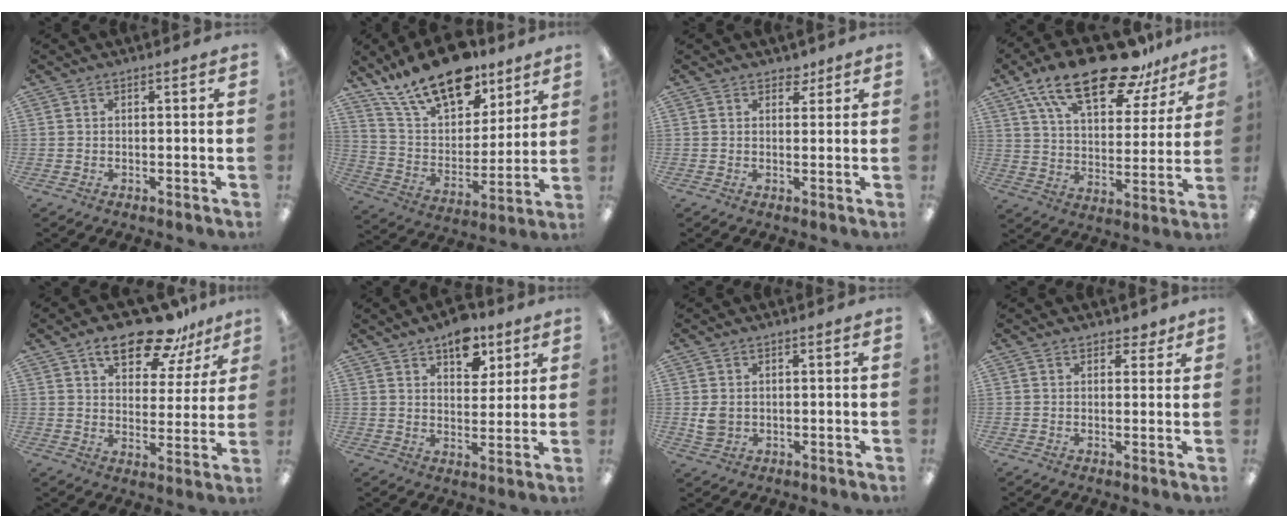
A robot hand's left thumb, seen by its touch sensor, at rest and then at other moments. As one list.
[{"total": 20.5, "force": [15.1, 9.2, 10.4], "torque": [-0.188, -0.084, 0.269]}, {"total": 3.0, "force": [2.1, 1.9, 1.1], "torque": [0.000, -0.009, 0.034]}, {"total": 22.0, "force": [15.1, 8.8, 13.3], "torque": [-0.220, -0.083, 0.260]}, {"total": 15.1, "force": [10.8, 6.6, 8.2], "torque": [-0.121, -0.055, 0.187]}, {"total": 9.9, "force": [6.4, 5.5, 5.1], "torque": [-0.046, -0.033, 0.106]}, {"total": 3.6, "force": [0.5, 2.9, 2.0], "torque": [-0.022, -0.002, 0.009]}, {"total": 2.9, "force": [1.8, 1.8, 1.4], "torque": [-0.005, -0.005, 0.029]}]